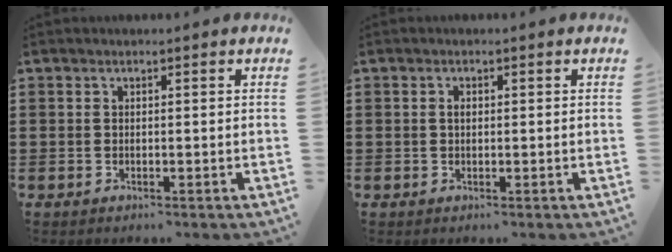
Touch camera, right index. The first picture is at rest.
{"total": 1.0, "force": [0.1, 0.5, 0.8], "torque": [-0.017, 0.002, 0.002]}